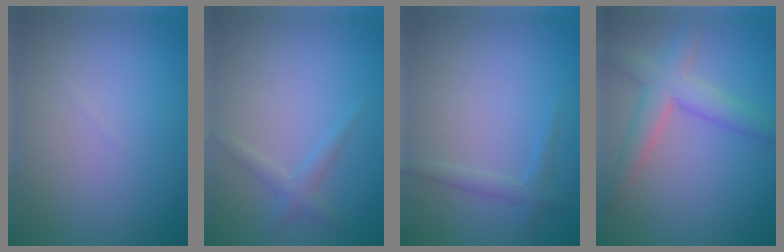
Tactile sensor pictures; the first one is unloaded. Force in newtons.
{"total": 1.5, "press": 1.5, "slide": 0.0}
{"total": 1.3, "press": 1.3, "slide": 0.0}
{"total": 4.1, "press": 4.1, "slide": 0.2}